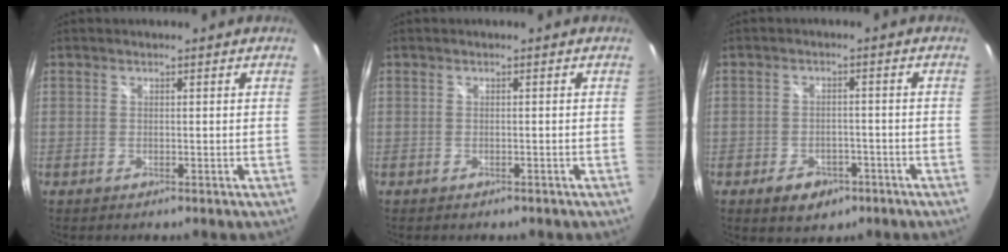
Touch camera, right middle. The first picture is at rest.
{"total": 1.0, "force": [-0.8, 0.6, 0.1], "torque": [-0.007, -0.002, -0.009]}
{"total": 6.0, "force": [-3.6, 4.0, 2.7], "torque": [-0.061, 0.002, -0.042]}